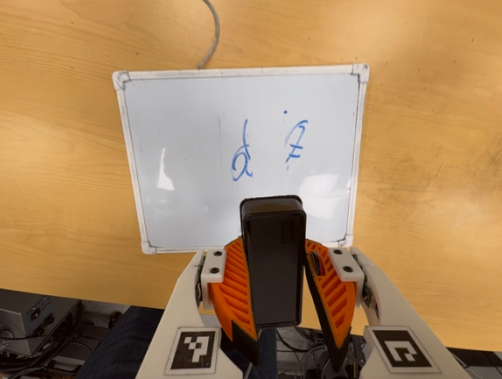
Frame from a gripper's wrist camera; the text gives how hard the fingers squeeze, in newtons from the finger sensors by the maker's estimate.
{"total": 8.1, "left": 9.0, "right": 7.1}